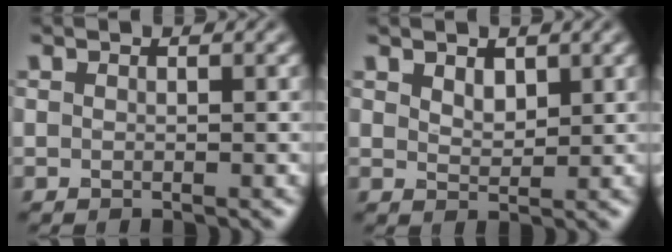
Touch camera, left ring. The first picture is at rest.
{"total": 1.6, "force": [1.1, 0.9, 0.9], "torque": [-0.017, -0.002, 0.025]}